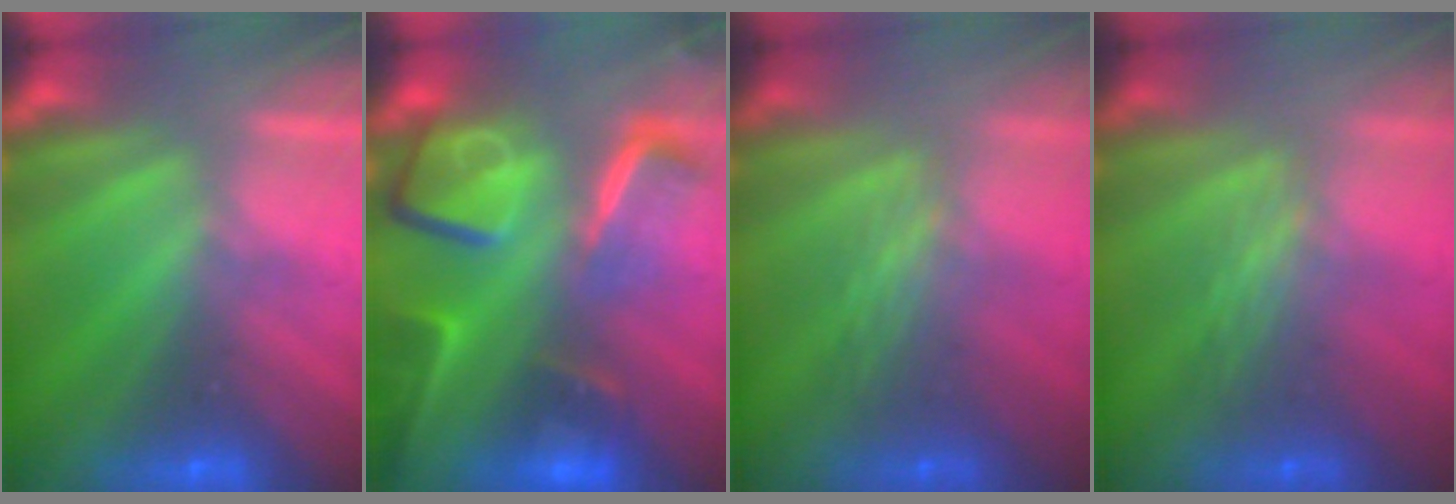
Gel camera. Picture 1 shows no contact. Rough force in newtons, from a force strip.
{"total": 9.1}
{"total": 2.4}
{"total": 2.4}